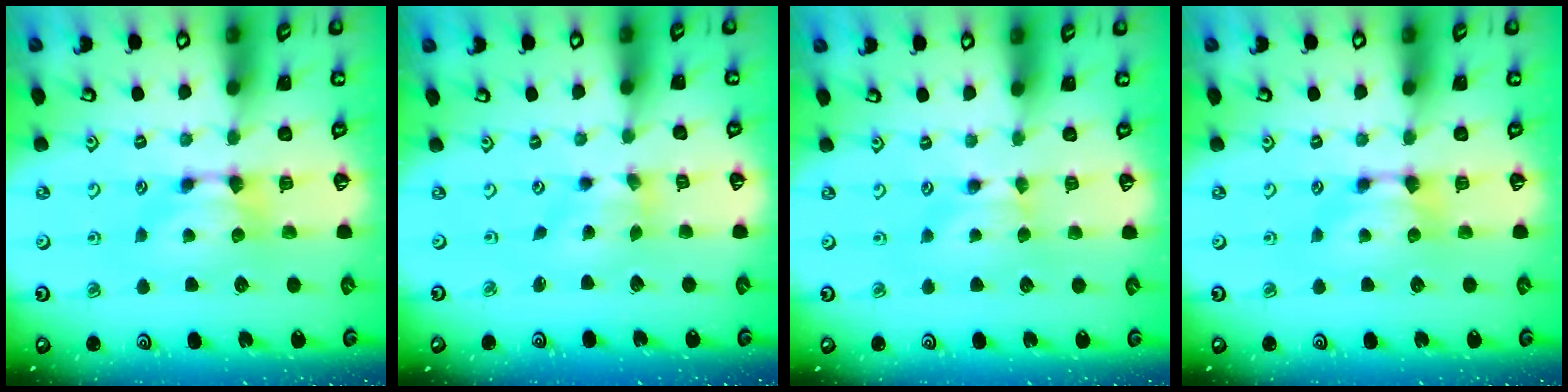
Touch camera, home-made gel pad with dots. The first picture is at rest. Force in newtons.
{"total": 2.4, "press": 1.9, "slide": 1.4}
{"total": 0.0}
{"total": 0.0}